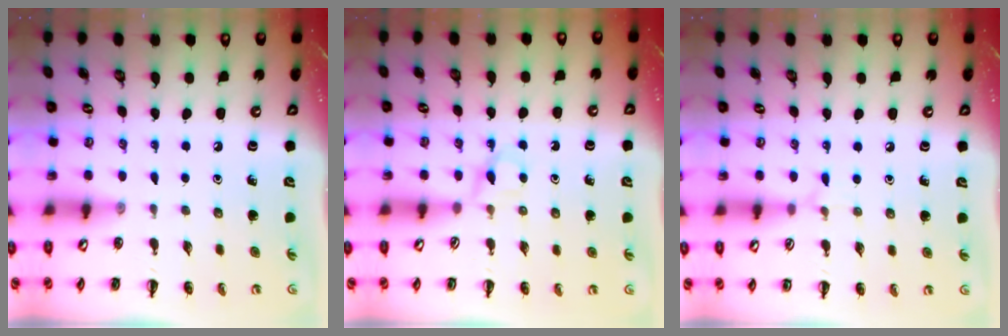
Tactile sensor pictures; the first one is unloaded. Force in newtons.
{"total": 3.1, "press": 2.8, "slide": 1.2}
{"total": 4.4, "press": 4.1, "slide": 1.6}